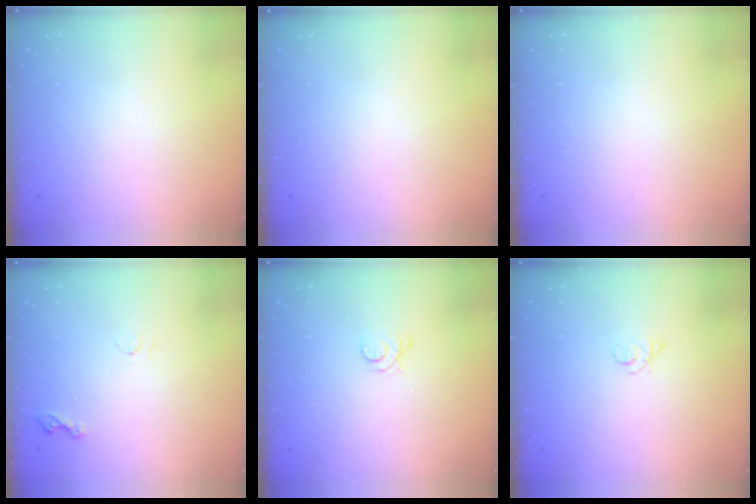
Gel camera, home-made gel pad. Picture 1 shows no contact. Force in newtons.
{"total": 0.0}
{"total": 0.0}
{"total": 4.0, "press": 4.0, "slide": 0.5}
{"total": 3.4, "press": 3.3, "slide": 0.5}
{"total": 2.5, "press": 2.5, "slide": 0.3}